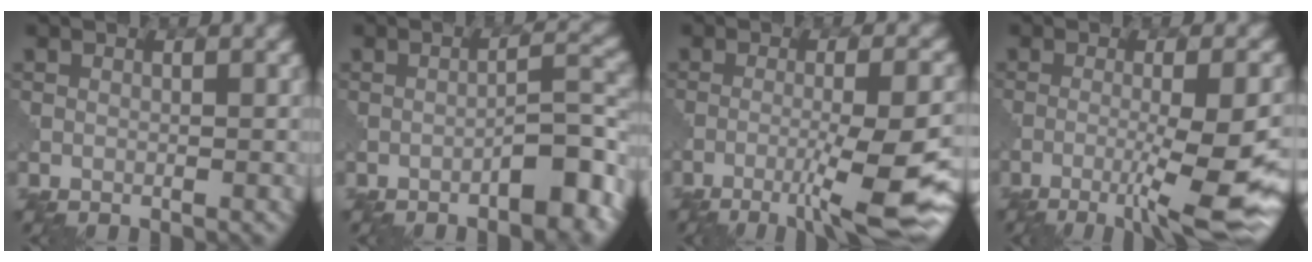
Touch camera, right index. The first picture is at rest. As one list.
[{"total": 5.4, "force": [-3.1, 1.4, 4.2], "torque": [-0.054, 0.018, -0.047]}, {"total": 10.5, "force": [-5.3, 1.8, 8.9], "torque": [-0.131, -0.003, -0.078]}, {"total": 8.8, "force": [-3.6, 1.1, 7.9], "torque": [-0.120, 0.002, -0.061]}]